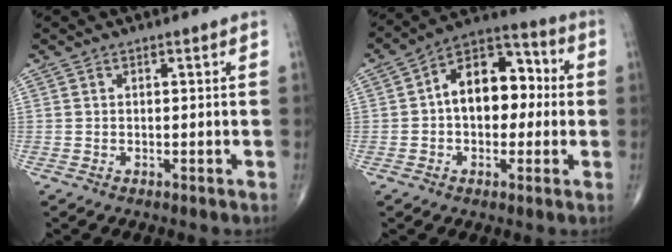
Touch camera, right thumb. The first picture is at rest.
{"total": 13.8, "force": [0.7, 9.0, 10.5], "torque": [-0.124, 0.039, -0.003]}